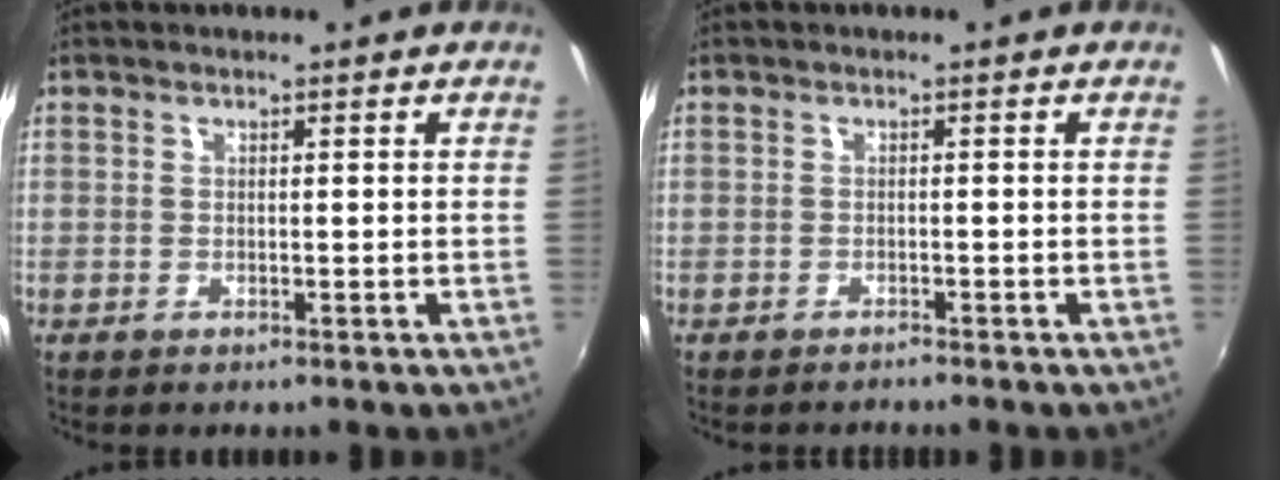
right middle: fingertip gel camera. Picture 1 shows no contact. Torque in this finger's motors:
{"motor_torque": [-0.19, -0.03, 0.03, 0.00]}